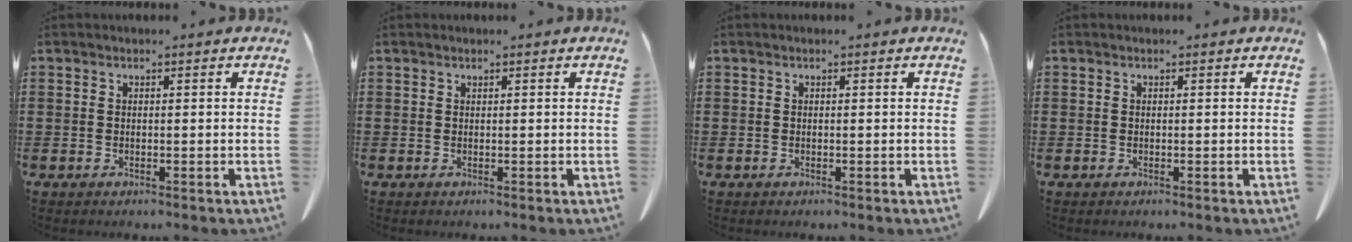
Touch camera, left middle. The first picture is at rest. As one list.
[{"total": 0.0}, {"total": 0.0}, {"total": 0.0}]